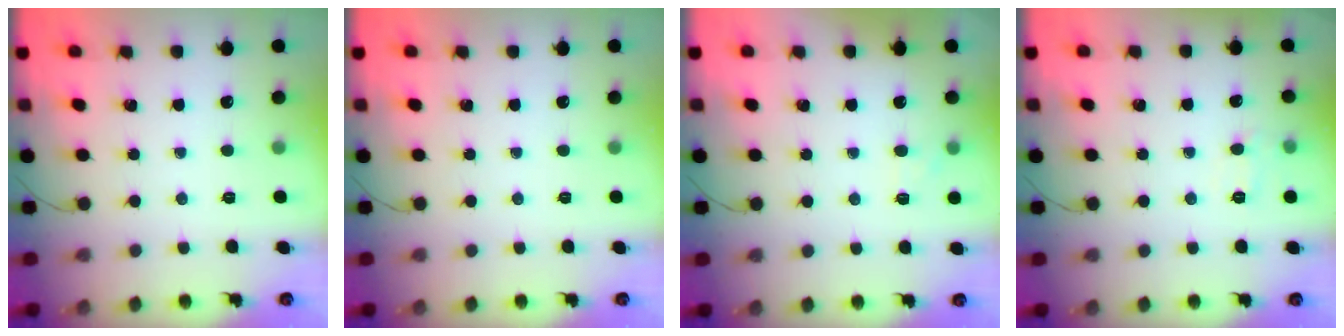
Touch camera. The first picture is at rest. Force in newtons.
{"total": 0.0}
{"total": 4.6, "press": 4.3, "slide": 1.5}
{"total": 6.4, "press": 6.2, "slide": 1.6}